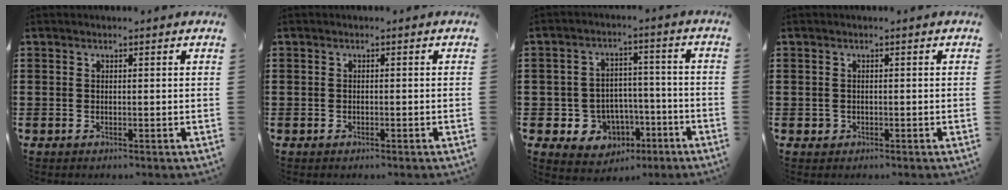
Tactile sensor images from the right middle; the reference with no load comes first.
{"total": 0.5, "force": [-0.4, 0.3, 0.2], "torque": [-0.006, 0.000, -0.007]}
{"total": 6.2, "force": [-2.8, 5.4, 1.5], "torque": [-0.047, 0.018, -0.048]}
{"total": 0.7, "force": [-0.2, 0.7, 0.2], "torque": [-0.006, 0.005, -0.006]}